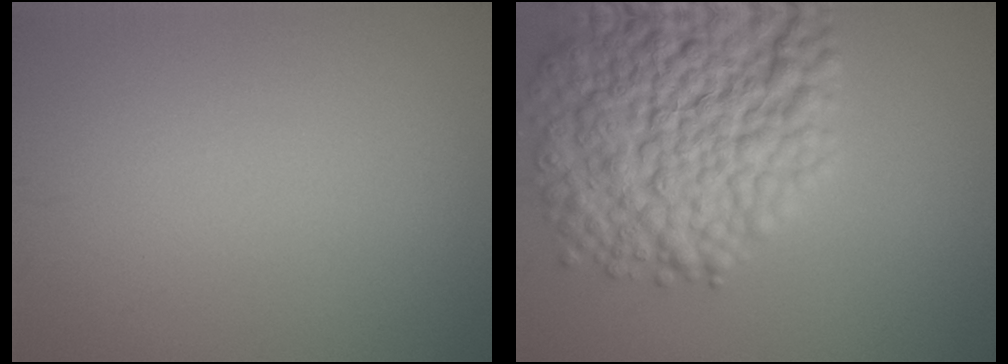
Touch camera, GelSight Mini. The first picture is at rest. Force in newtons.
{"total": 12.4, "press": 12.3, "slide": 0.4}